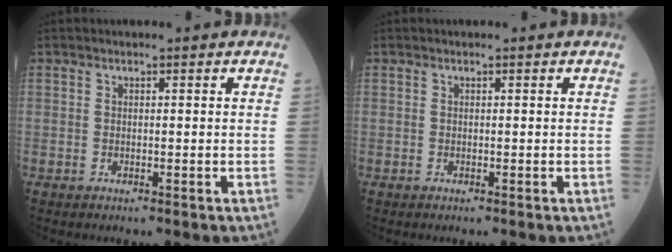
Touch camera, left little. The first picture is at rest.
{"total": 0.0}